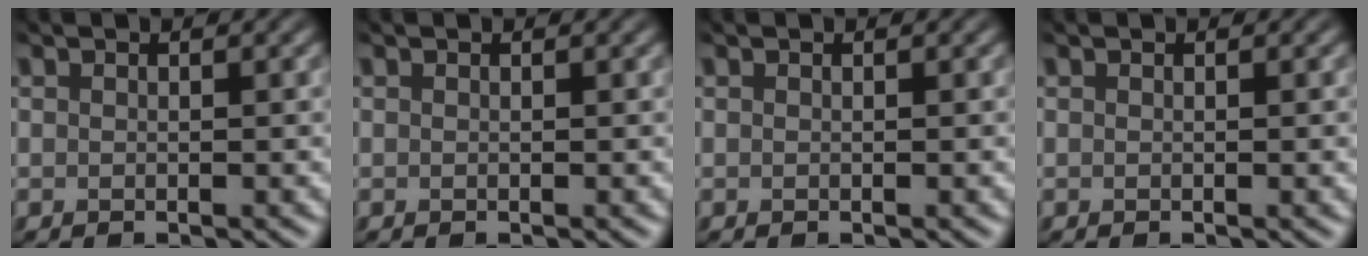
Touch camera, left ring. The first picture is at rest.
{"total": 0.0}
{"total": 0.0}
{"total": 0.7, "force": [0.1, 0.3, 0.6], "torque": [-0.004, 0.001, 0.000]}